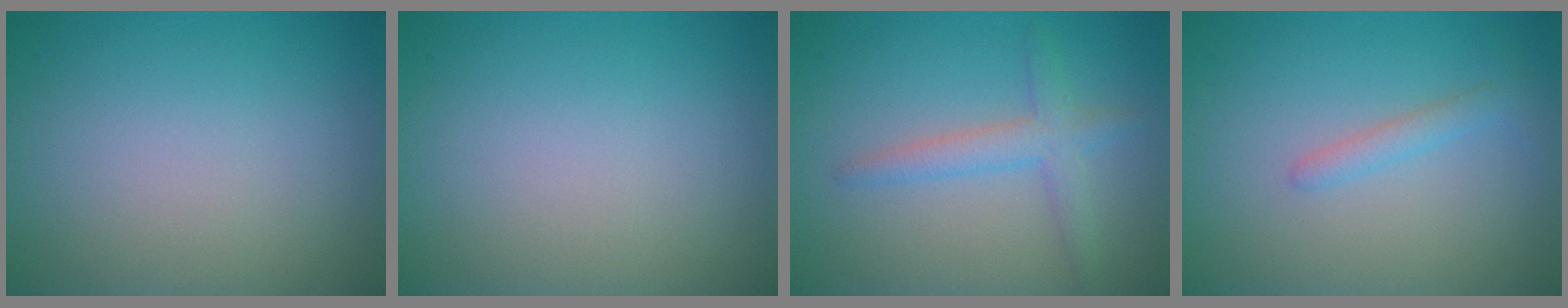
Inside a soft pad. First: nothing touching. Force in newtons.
{"total": 0.0}
{"total": 2.6, "press": 2.6, "slide": 0.1}
{"total": 1.4, "press": 1.4, "slide": 0.0}